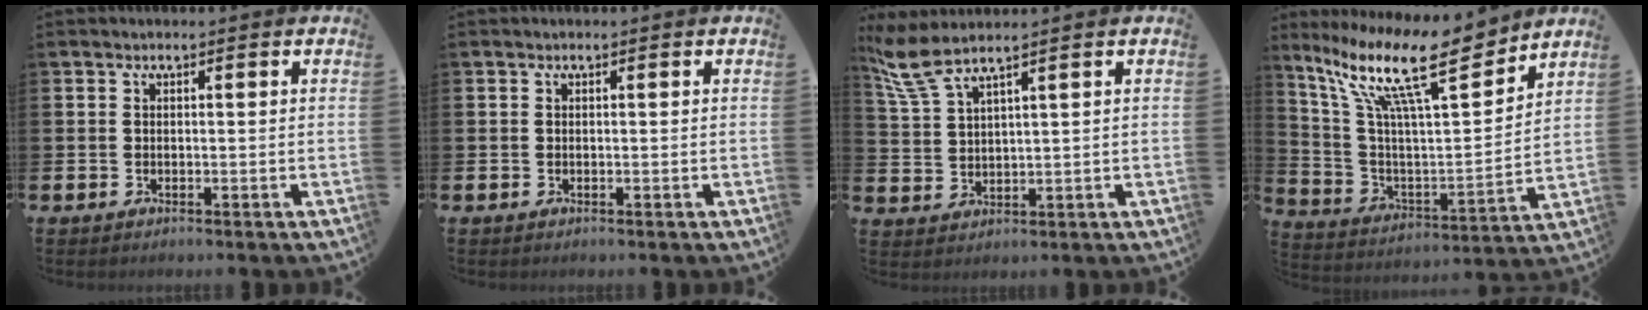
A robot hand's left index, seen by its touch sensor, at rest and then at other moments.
{"total": 0.0}
{"total": 5.1, "force": [4.3, 0.3, 2.8], "torque": [-0.068, -0.011, 0.077]}
{"total": 15.3, "force": [10.9, 3.6, 10.1], "torque": [-0.211, -0.061, 0.182]}